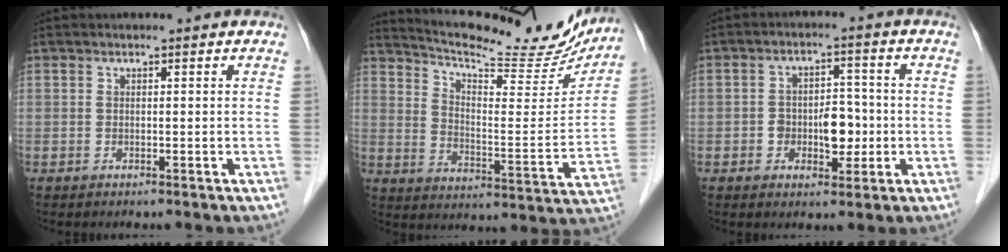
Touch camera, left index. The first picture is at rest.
{"total": 21.9, "force": [20.1, 4.1, 7.8], "torque": [-0.121, -0.038, 0.271]}
{"total": 5.9, "force": [-1.2, 3.3, 4.7], "torque": [-0.073, 0.012, -0.016]}